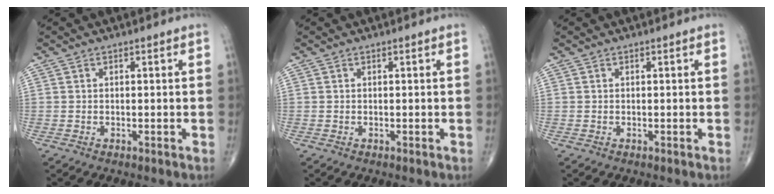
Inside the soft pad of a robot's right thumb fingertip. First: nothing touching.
{"total": 0.0}
{"total": 0.0}